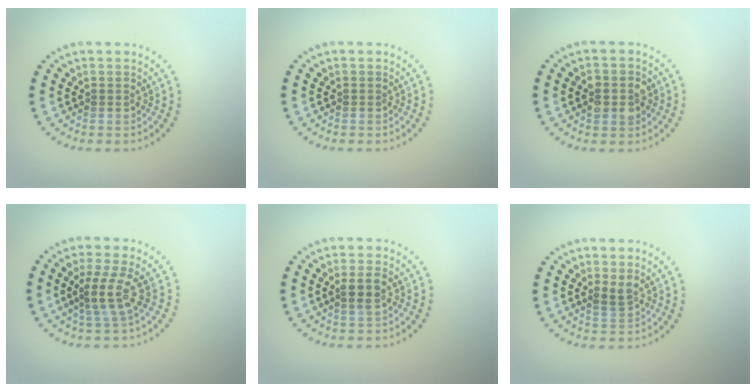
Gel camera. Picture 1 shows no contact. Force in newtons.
{"total": 0.0}
{"total": 2.4, "press": 2.4, "slide": 0.3}
{"total": 3.0, "press": 2.2, "slide": 2.0}
{"total": 1.8, "press": 1.7, "slide": 0.8}
{"total": 1.1, "press": 0.9, "slide": 0.6}